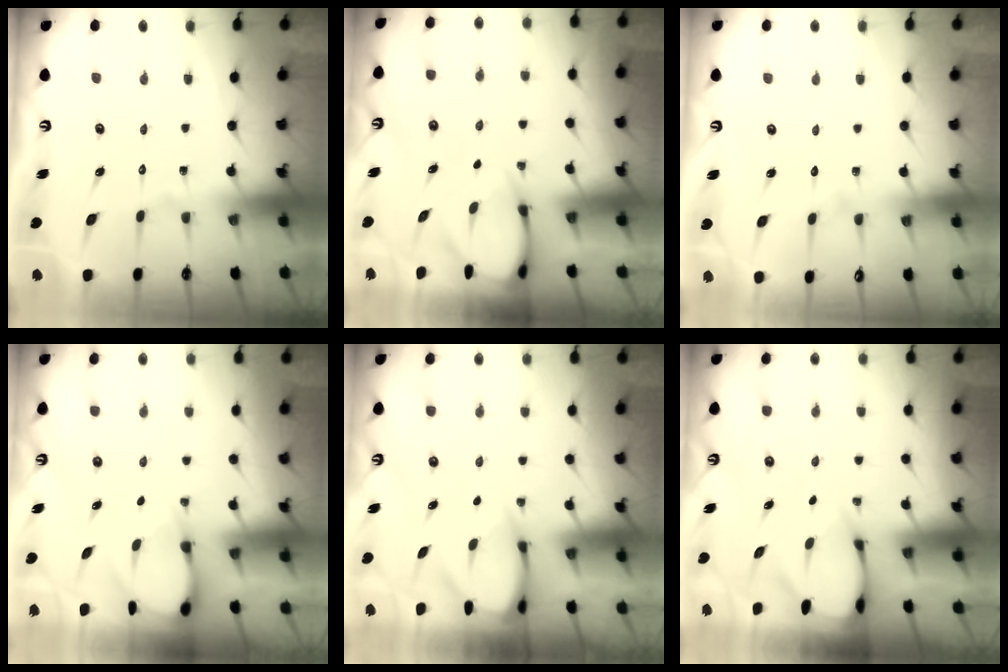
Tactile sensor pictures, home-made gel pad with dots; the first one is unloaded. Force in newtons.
{"total": 3.6, "press": 3.6, "slide": 0.3}
{"total": 2.1, "press": 2.1, "slide": 0.2}
{"total": 3.2, "press": 3.2, "slide": 0.3}
{"total": 3.7, "press": 3.7, "slide": 0.2}
{"total": 2.1, "press": 2.1, "slide": 0.1}